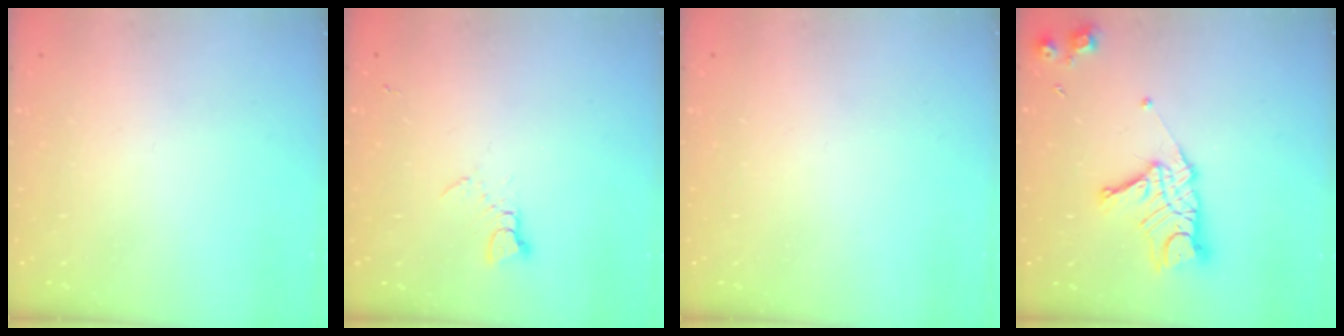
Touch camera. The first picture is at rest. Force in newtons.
{"total": 2.5, "press": 2.5, "slide": 0.3}
{"total": 0.0}
{"total": 13.2, "press": 13.1, "slide": 1.2}